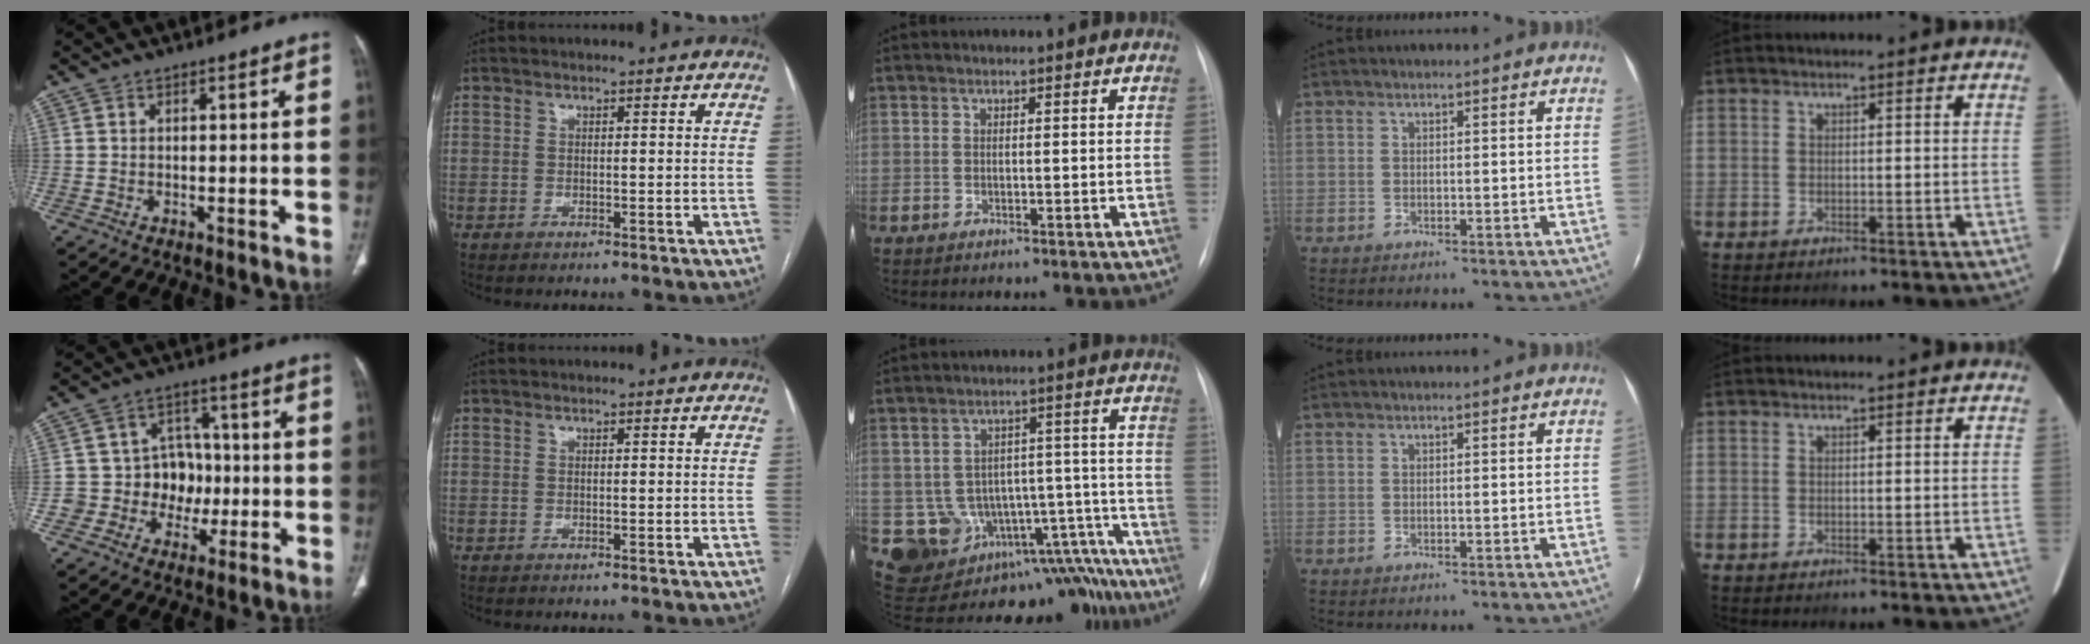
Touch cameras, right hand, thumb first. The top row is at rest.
{"thumb": {"total": 9.7, "force": [-1.7, 8.9, 3.6], "torque": [0.006, 0.033, -0.027]}, "middle": {"total": 18.0, "force": [-12.7, 10.6, 7.2], "torque": [-0.063, 0.074, -0.150]}}